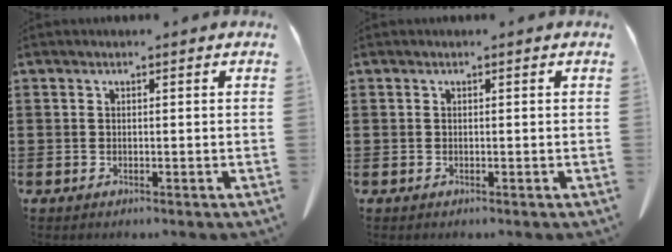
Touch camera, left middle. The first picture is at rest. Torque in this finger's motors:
{"motor_torque": [-1.63, -0.51, 0.63, 0.13]}